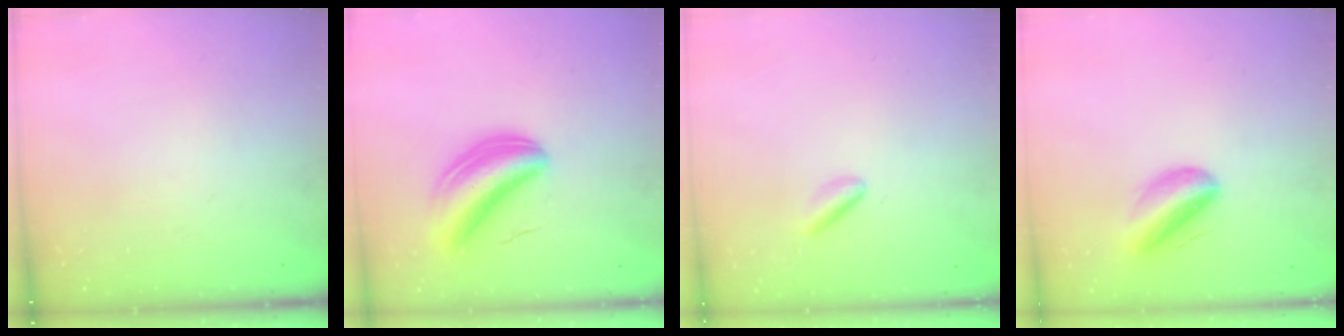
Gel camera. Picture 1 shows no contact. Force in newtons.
{"total": 8.0, "press": 7.6, "slide": 2.5}
{"total": 3.0, "press": 2.9, "slide": 1.1}
{"total": 9.2, "press": 8.9, "slide": 2.5}